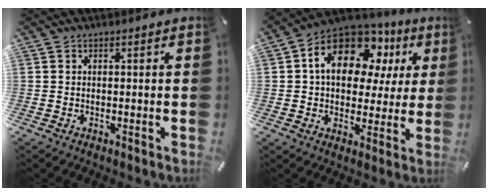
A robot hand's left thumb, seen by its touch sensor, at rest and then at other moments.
{"total": 15.9, "force": [6.4, 10.7, 9.9], "torque": [-0.164, -0.024, 0.114]}